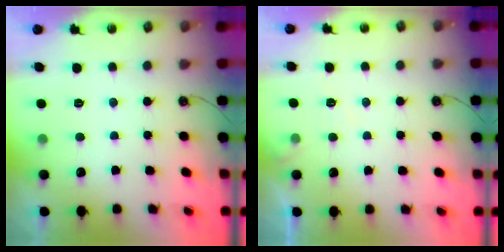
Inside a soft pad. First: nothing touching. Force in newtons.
{"total": 4.5, "press": 4.4, "slide": 0.7}